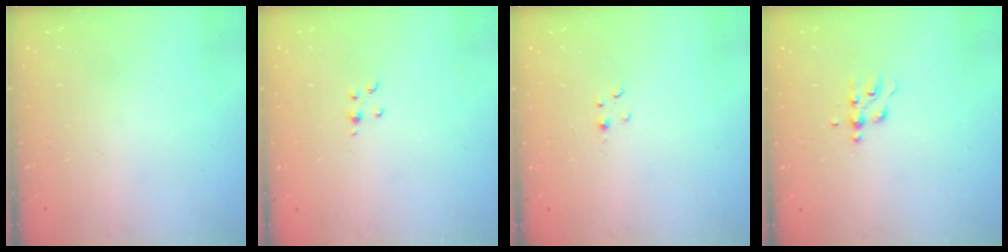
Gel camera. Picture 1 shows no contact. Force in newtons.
{"total": 2.4, "press": 2.4, "slide": 0.3}
{"total": 1.0, "press": 1.0, "slide": 0.2}
{"total": 4.7, "press": 4.6, "slide": 0.5}